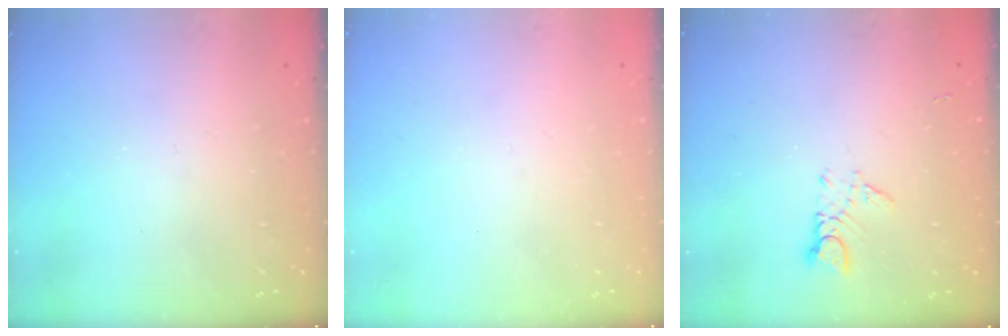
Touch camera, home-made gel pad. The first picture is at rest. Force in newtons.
{"total": 0.0}
{"total": 2.7, "press": 2.6, "slide": 0.3}